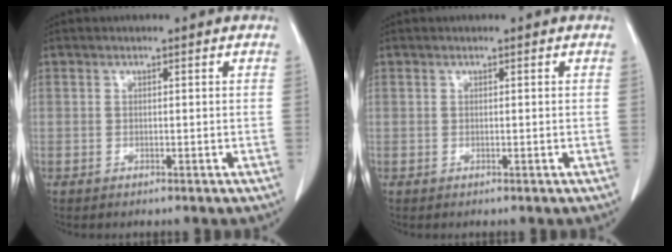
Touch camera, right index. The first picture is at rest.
{"total": 0.0}